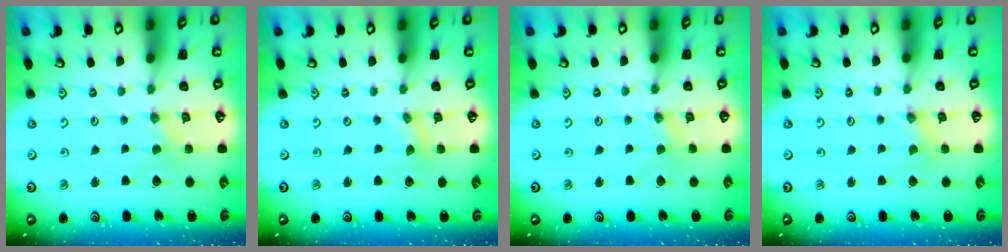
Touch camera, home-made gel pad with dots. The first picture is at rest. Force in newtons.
{"total": 0.0}
{"total": 1.1, "press": 1.1, "slide": 0.2}
{"total": 0.8, "press": 0.8, "slide": 0.1}